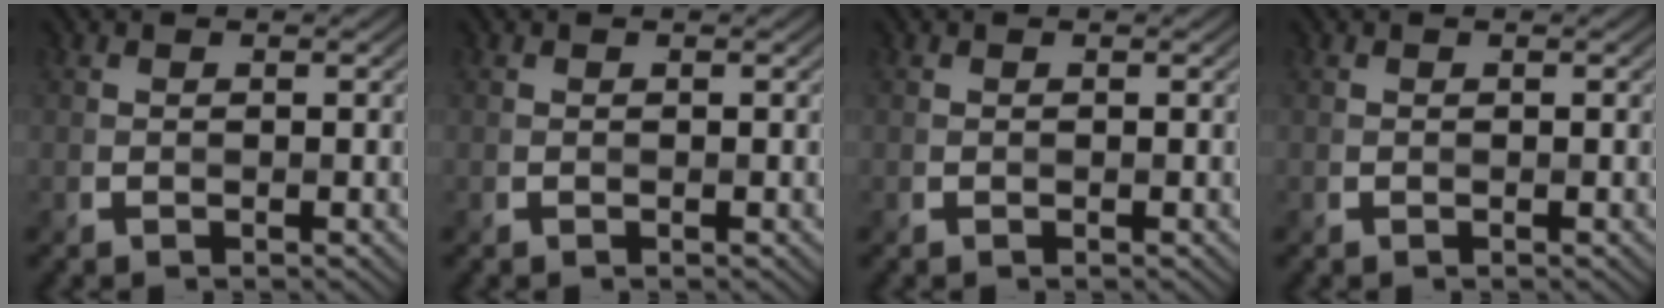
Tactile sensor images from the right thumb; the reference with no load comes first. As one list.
[{"total": 0.0}, {"total": 0.0}, {"total": 0.0}]